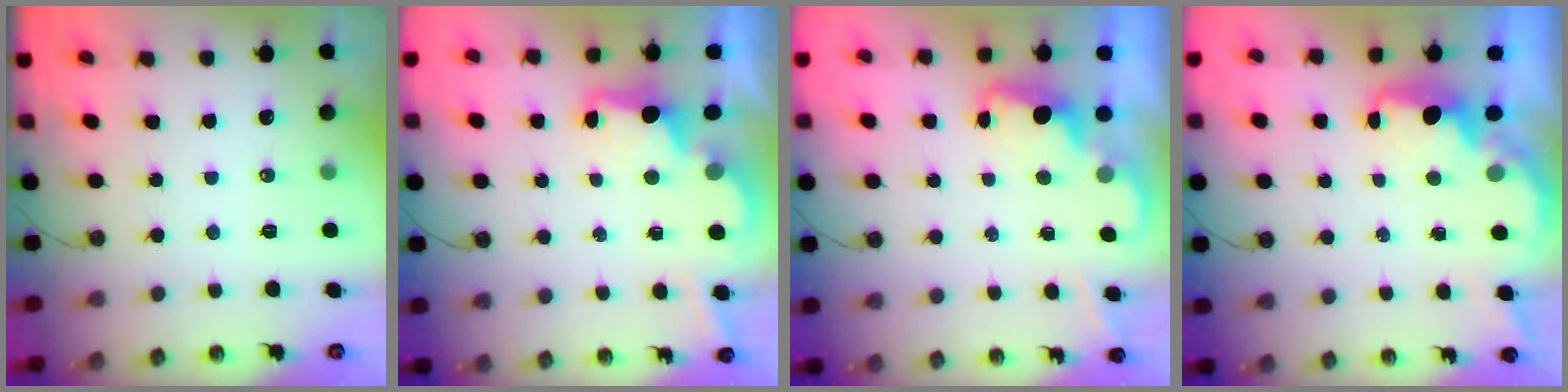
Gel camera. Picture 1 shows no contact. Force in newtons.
{"total": 2.7, "press": 2.6, "slide": 0.8}
{"total": 1.9, "press": 1.9, "slide": 0.6}
{"total": 2.2, "press": 2.1, "slide": 0.8}